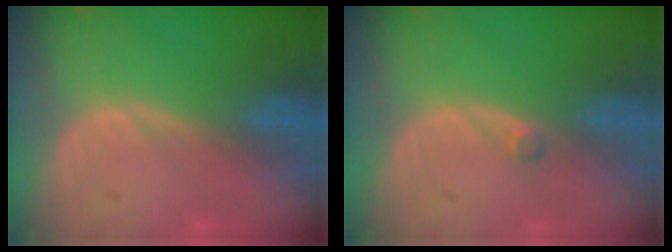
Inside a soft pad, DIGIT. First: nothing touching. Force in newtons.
{"total": 0.7, "press": 0.7, "slide": 0.1}